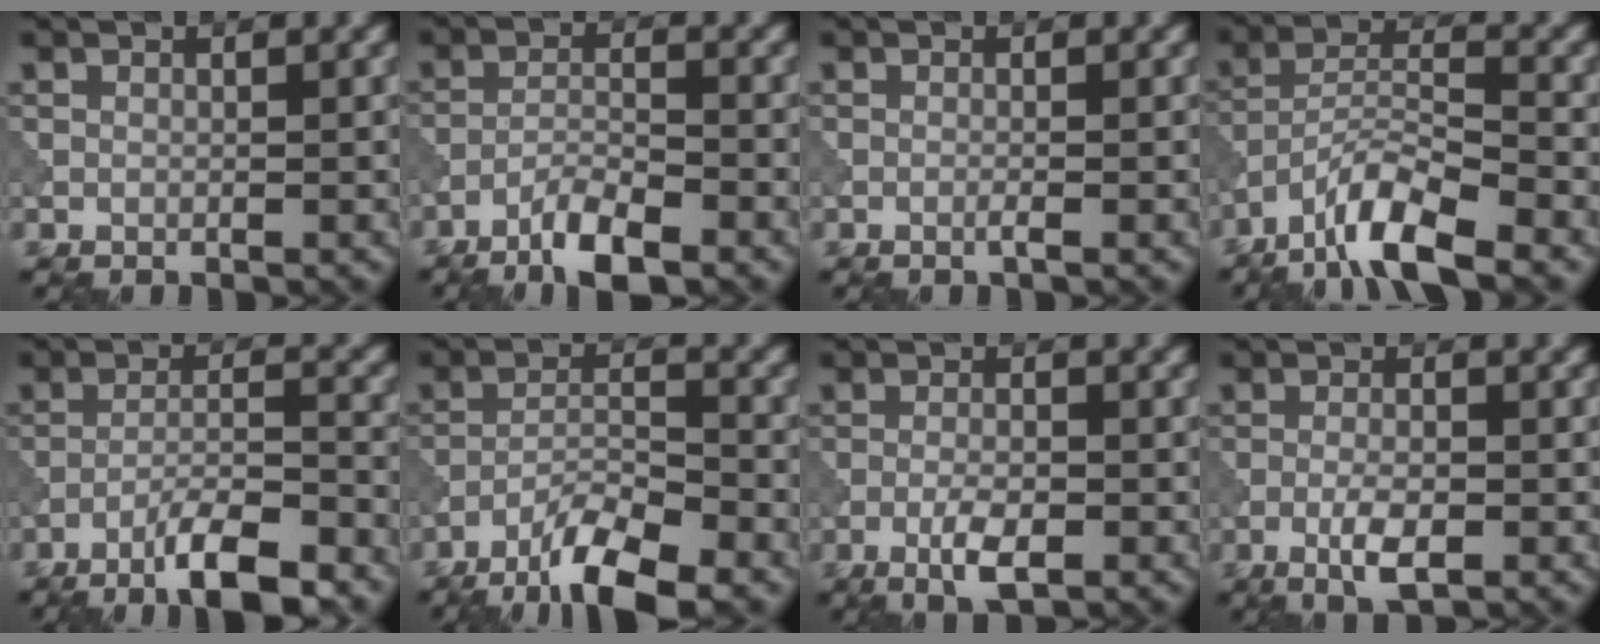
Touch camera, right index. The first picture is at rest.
{"total": 4.5, "force": [-3.4, 0.8, 2.9], "torque": [-0.056, 0.004, -0.068]}
{"total": 0.7, "force": [-0.3, 0.0, 0.6], "torque": [-0.009, 0.003, -0.011]}
{"total": 7.3, "force": [-5.1, 1.7, 4.8], "torque": [-0.085, 0.005, -0.101]}
{"total": 6.7, "force": [-4.8, 1.1, 4.6], "torque": [-0.075, 0.007, -0.083]}
{"total": 6.8, "force": [-5.1, 1.4, 4.4], "torque": [-0.074, 0.000, -0.095]}
{"total": 3.0, "force": [-1.4, 0.9, 2.5], "torque": [-0.050, 0.000, -0.028]}
{"total": 3.0, "force": [-1.3, 0.9, 2.6], "torque": [-0.054, 0.000, -0.026]}